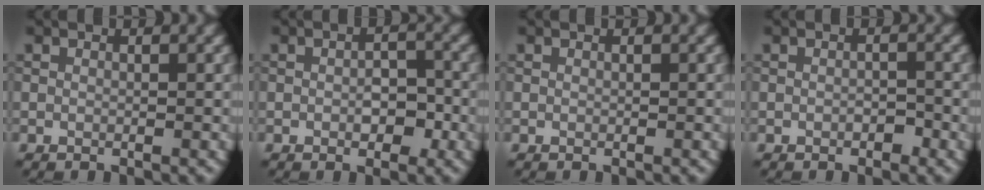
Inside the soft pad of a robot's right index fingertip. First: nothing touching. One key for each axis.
{"total": 2.5, "fx": -0.7, "fy": 1.3, "fz": 2.1, "tx": -0.031, "ty": 0.001, "tz": -0.012}
{"total": 0.0}
{"total": 1.0, "fx": -0.5, "fy": 0.5, "fz": 0.7, "tx": -0.012, "ty": 0.001, "tz": -0.008}